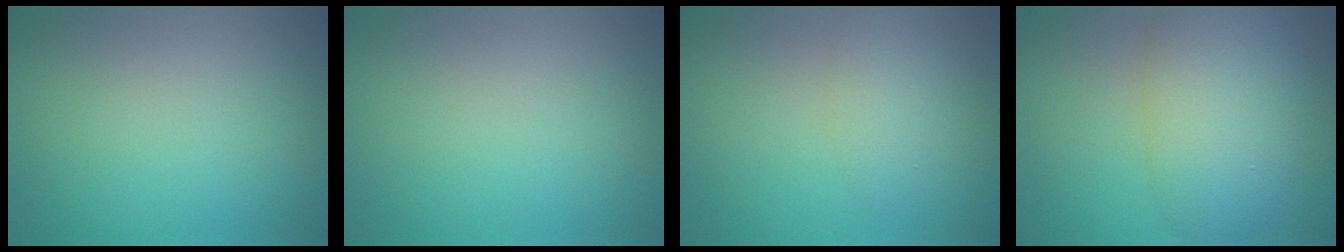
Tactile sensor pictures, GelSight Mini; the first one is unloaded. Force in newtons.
{"total": 0.0}
{"total": 2.0, "press": 2.0, "slide": 0.1}
{"total": 7.5, "press": 7.5, "slide": 0.3}